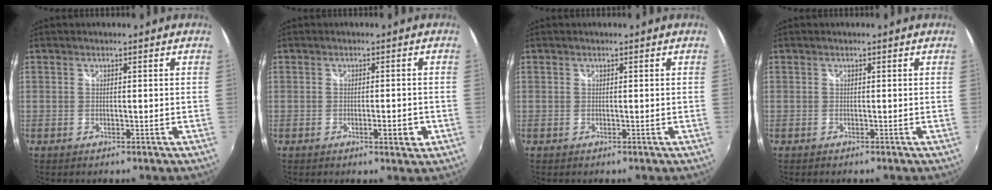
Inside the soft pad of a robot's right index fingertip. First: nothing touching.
{"total": 5.2, "force": [-1.9, 1.1, 4.7], "torque": [-0.075, -0.008, -0.024]}
{"total": 0.0}
{"total": 0.0}